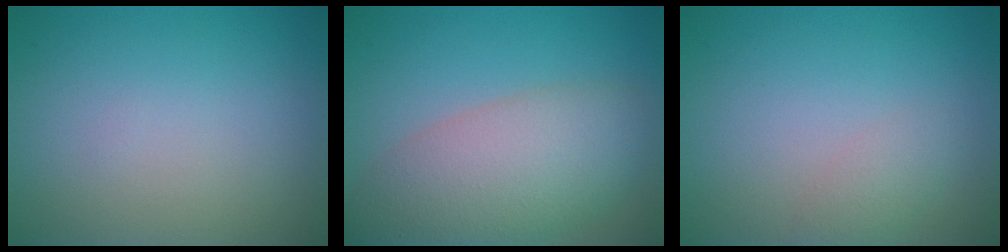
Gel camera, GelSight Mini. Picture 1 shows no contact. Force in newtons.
{"total": 7.7, "press": 7.7, "slide": 0.4}
{"total": 1.5, "press": 1.5, "slide": 0.1}